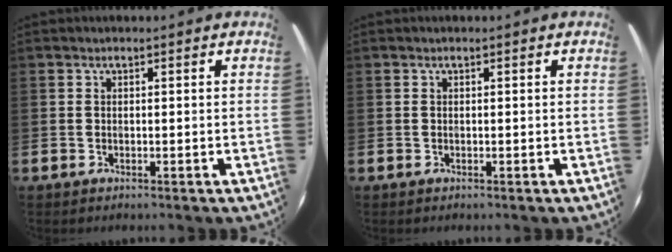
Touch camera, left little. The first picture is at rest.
{"total": 0.0}